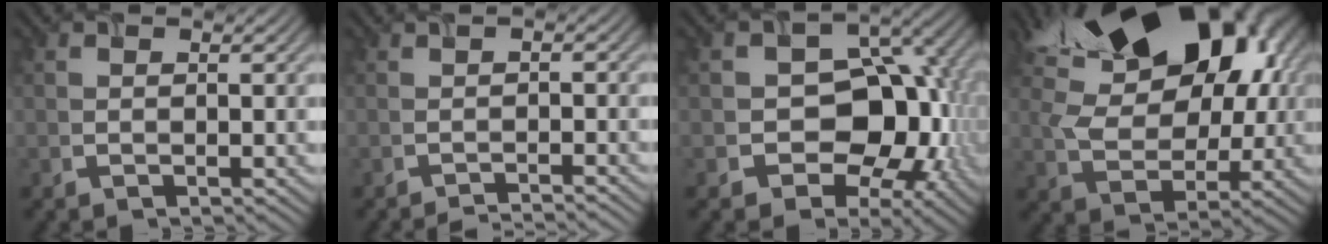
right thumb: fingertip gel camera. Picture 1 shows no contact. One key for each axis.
{"total": 1.8, "fx": -1.6, "fy": 0.0, "fz": 0.9, "tx": -0.011, "ty": 0.000, "tz": -0.030}
{"total": 13.8, "fx": -2.6, "fy": 10.4, "fz": 8.7, "tx": -0.094, "ty": -0.010, "tz": -0.068}
{"total": 20.4, "fx": 9.2, "fy": 13.0, "fz": 12.9, "tx": -0.215, "ty": 0.051, "tz": 0.157}